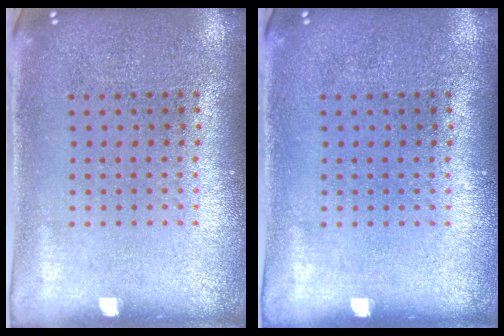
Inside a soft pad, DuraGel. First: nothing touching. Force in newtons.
{"total": 0.0}